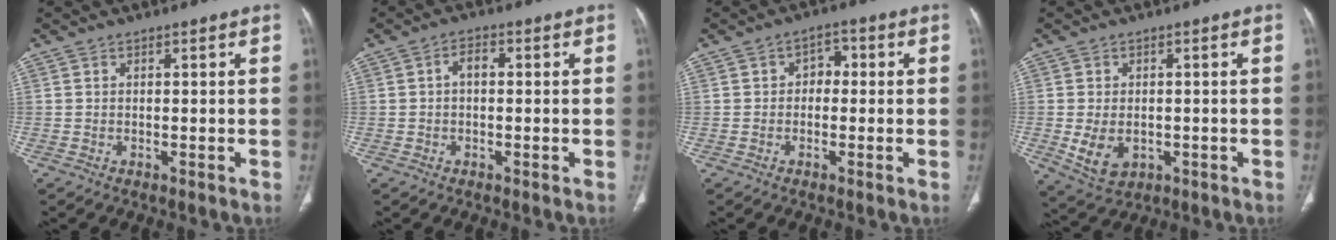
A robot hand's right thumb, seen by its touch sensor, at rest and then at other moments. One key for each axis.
{"total": 2.8, "fx": 0.1, "fy": 1.6, "fz": 2.2, "tx": -0.035, "ty": 0.012, "tz": -0.002}
{"total": 0.9, "fx": 0.3, "fy": 0.7, "fz": 0.6, "tx": -0.003, "ty": 0.001, "tz": 0.003}
{"total": 6.5, "fx": -1.4, "fy": 4.6, "fz": 4.5, "tx": -0.073, "ty": -0.002, "tz": -0.006}